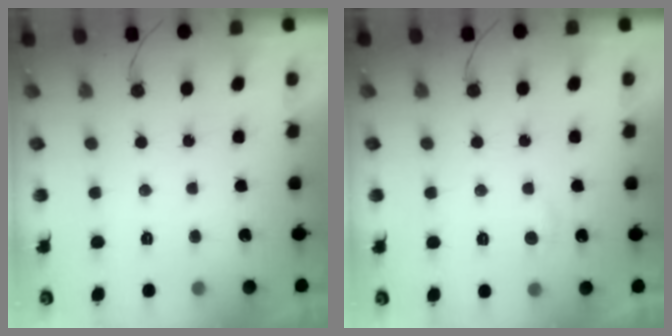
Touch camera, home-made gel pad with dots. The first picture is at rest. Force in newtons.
{"total": 4.2, "press": 4.1, "slide": 0.5}